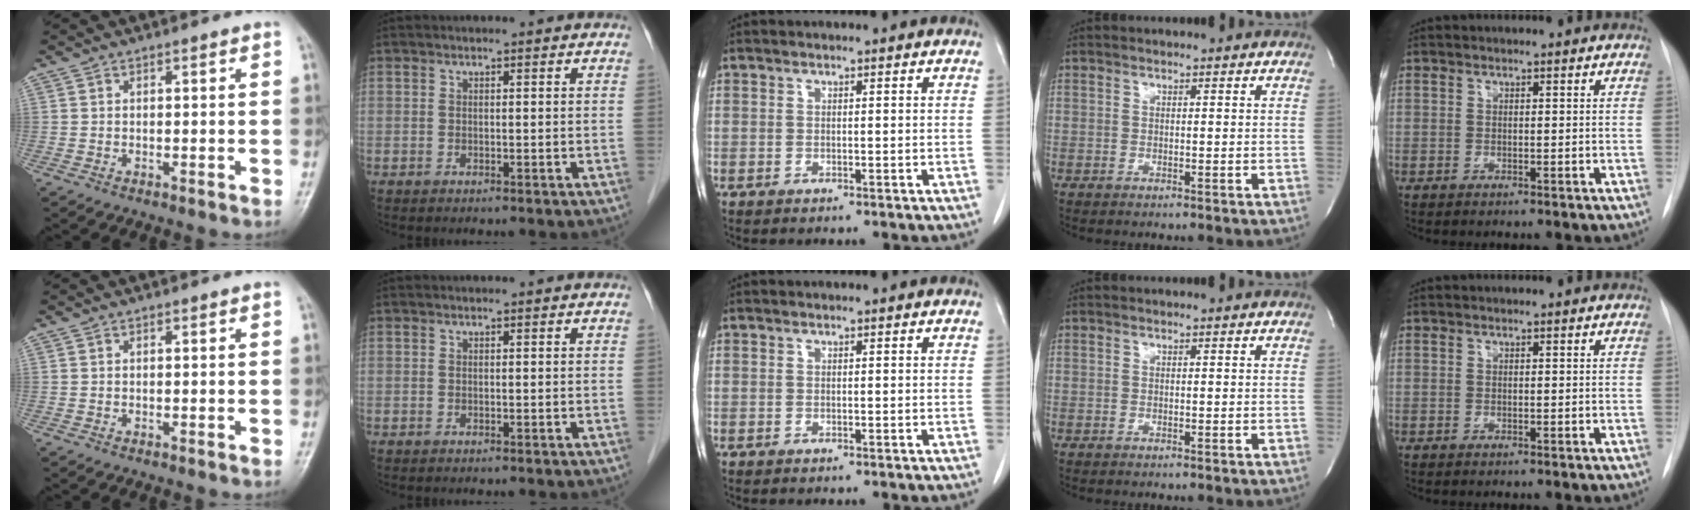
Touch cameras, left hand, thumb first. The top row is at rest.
{}